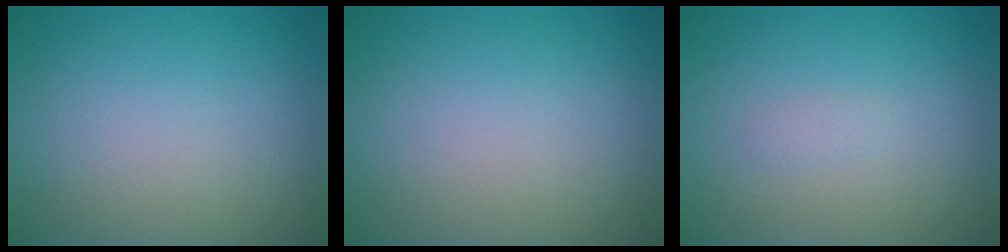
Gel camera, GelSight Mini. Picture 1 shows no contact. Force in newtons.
{"total": 0.0}
{"total": 0.5, "press": 0.5, "slide": 0.0}